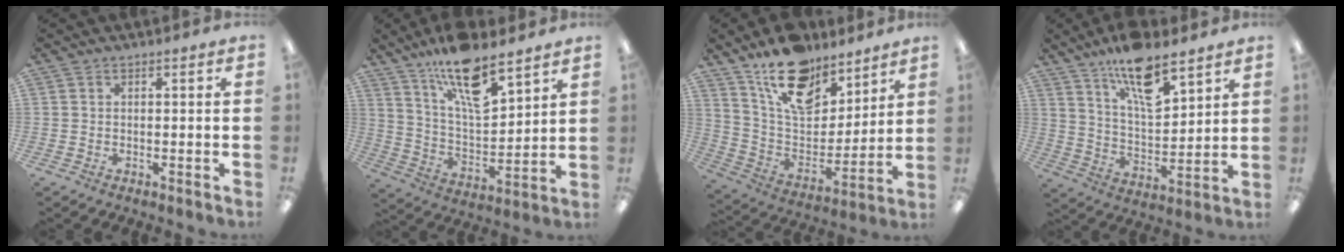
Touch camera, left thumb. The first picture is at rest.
{"total": 16.4, "force": [11.8, 5.7, 9.8], "torque": [-0.163, -0.068, 0.200]}
{"total": 17.4, "force": [12.7, 8.9, 7.8], "torque": [-0.137, -0.081, 0.230]}
{"total": 14.4, "force": [10.4, 5.1, 8.5], "torque": [-0.142, -0.055, 0.180]}